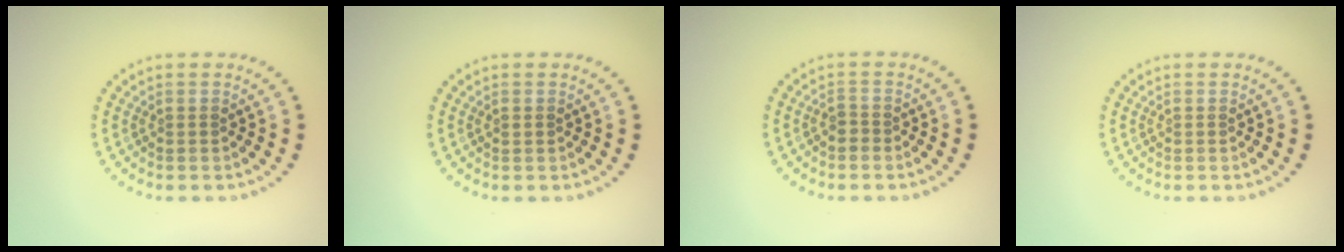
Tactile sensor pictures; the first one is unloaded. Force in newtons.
{"total": 0.5, "press": 0.5, "slide": 0.1}
{"total": 0.8, "press": 0.6, "slide": 0.5}
{"total": 0.0}